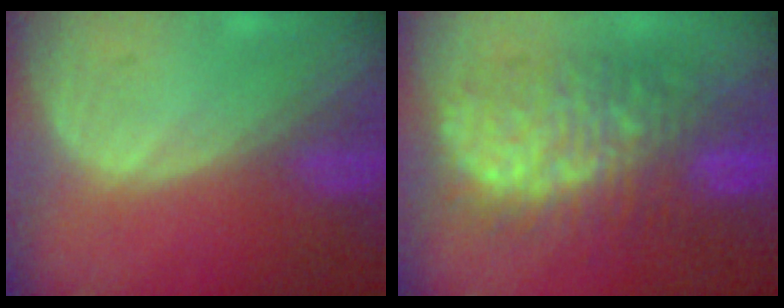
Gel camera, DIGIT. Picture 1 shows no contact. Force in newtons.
{"total": 11.6, "press": 11.6, "slide": 1.3}